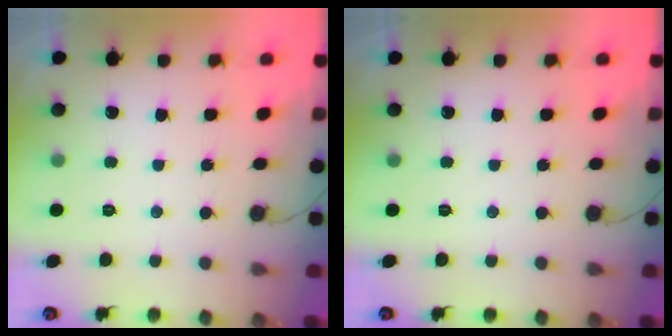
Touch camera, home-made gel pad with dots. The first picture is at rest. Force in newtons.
{"total": 0.0}